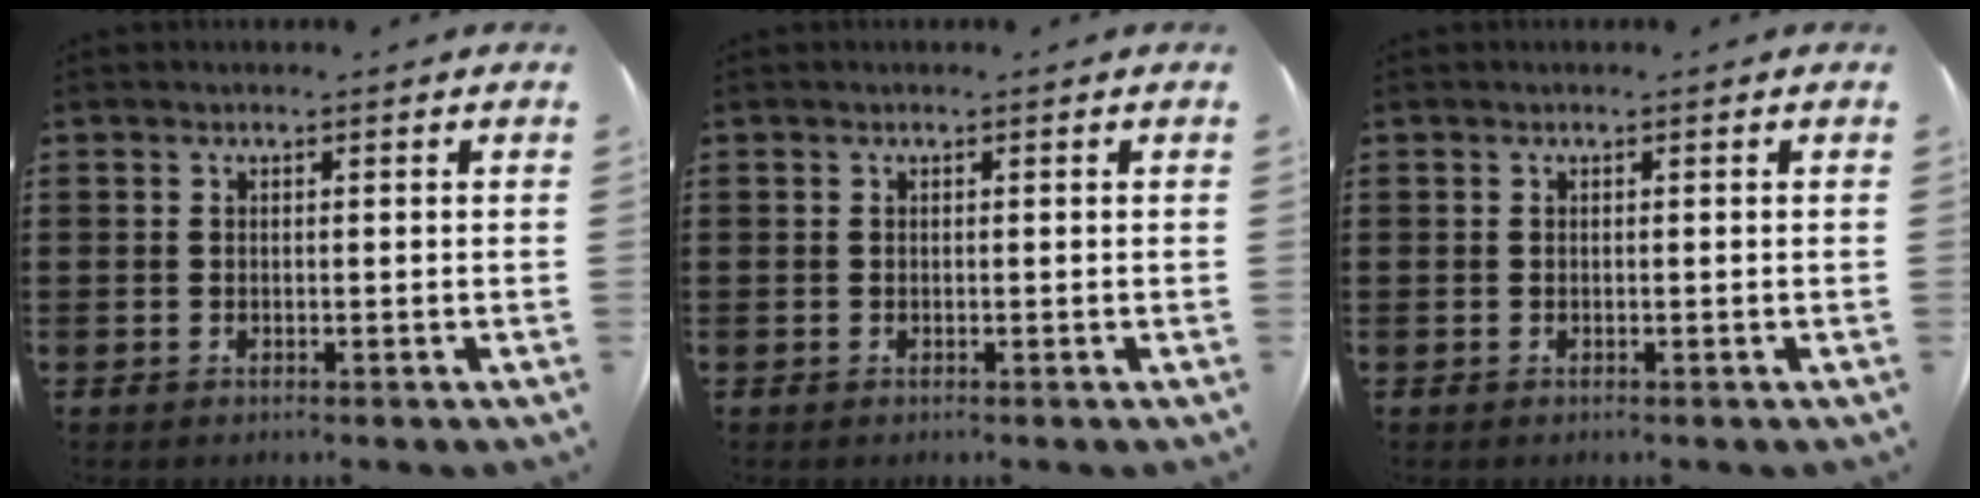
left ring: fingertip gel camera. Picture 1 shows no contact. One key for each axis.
{"total": 0.0}
{"total": 0.0}